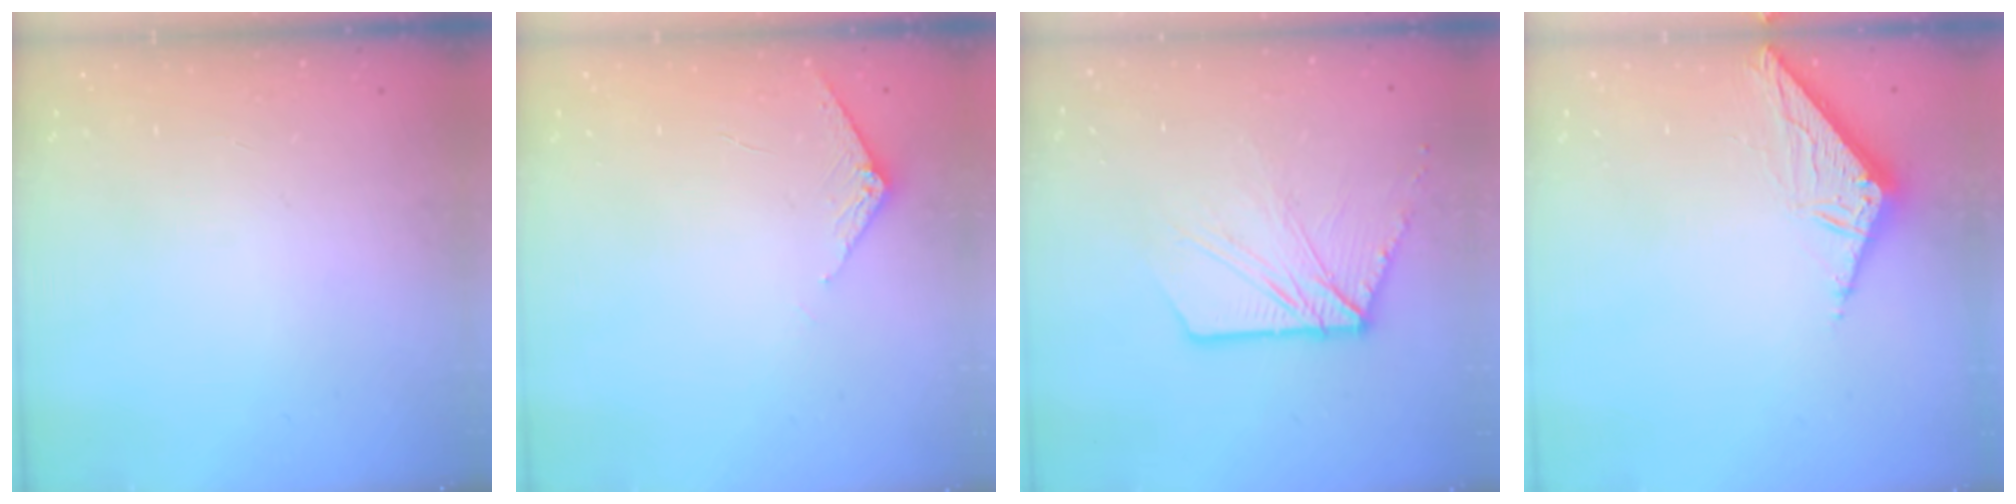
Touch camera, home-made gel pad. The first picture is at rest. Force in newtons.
{"total": 2.9, "press": 2.9, "slide": 0.3}
{"total": 13.2, "press": 13.1, "slide": 1.4}
{"total": 8.3, "press": 8.3, "slide": 0.5}